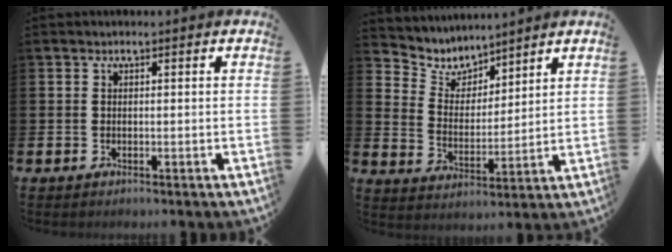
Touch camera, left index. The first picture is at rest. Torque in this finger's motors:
{"motor_torque": [-0.26, -0.11, -0.05, -0.01]}